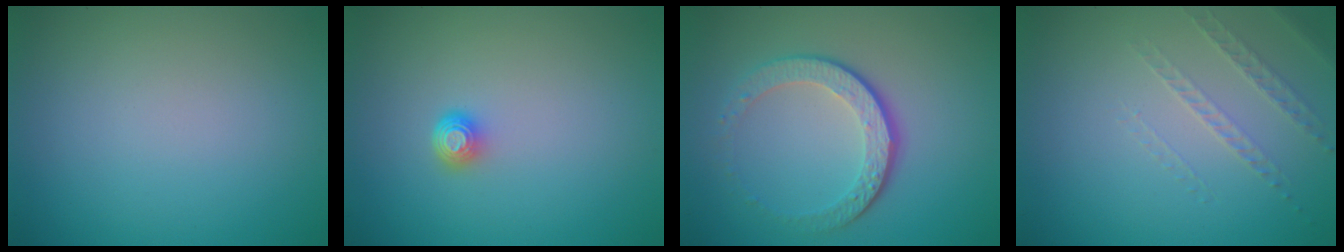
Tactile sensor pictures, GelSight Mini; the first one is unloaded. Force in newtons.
{"total": 1.5, "press": 1.1, "slide": 1.0}
{"total": 4.5, "press": 3.1, "slide": 3.3}
{"total": 1.3, "press": 0.9, "slide": 0.9}